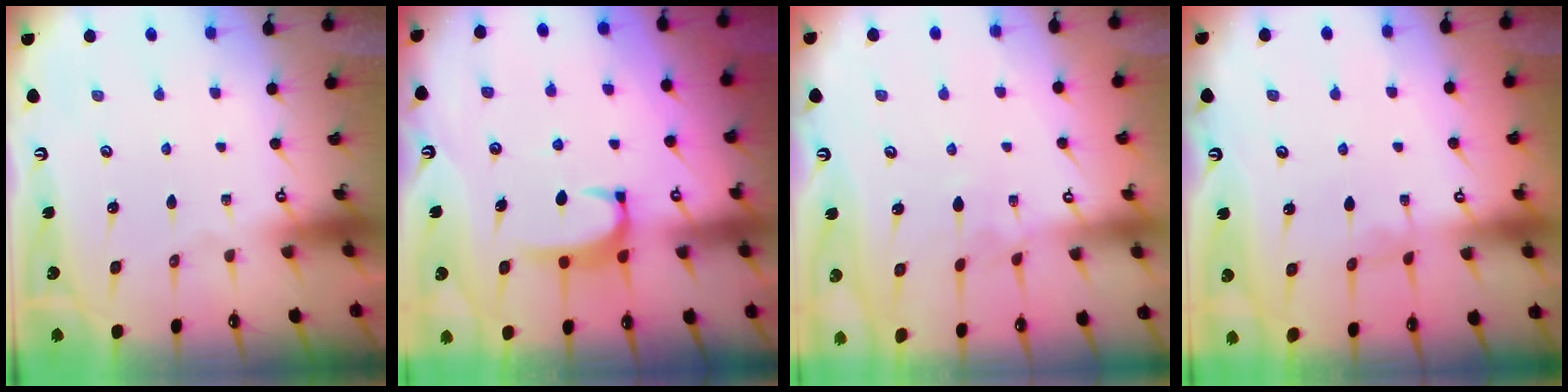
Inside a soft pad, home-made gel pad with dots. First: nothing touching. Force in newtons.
{"total": 1.9, "press": 1.8, "slide": 0.6}
{"total": 3.0, "press": 2.9, "slide": 0.3}
{"total": 1.4, "press": 1.4, "slide": 0.5}